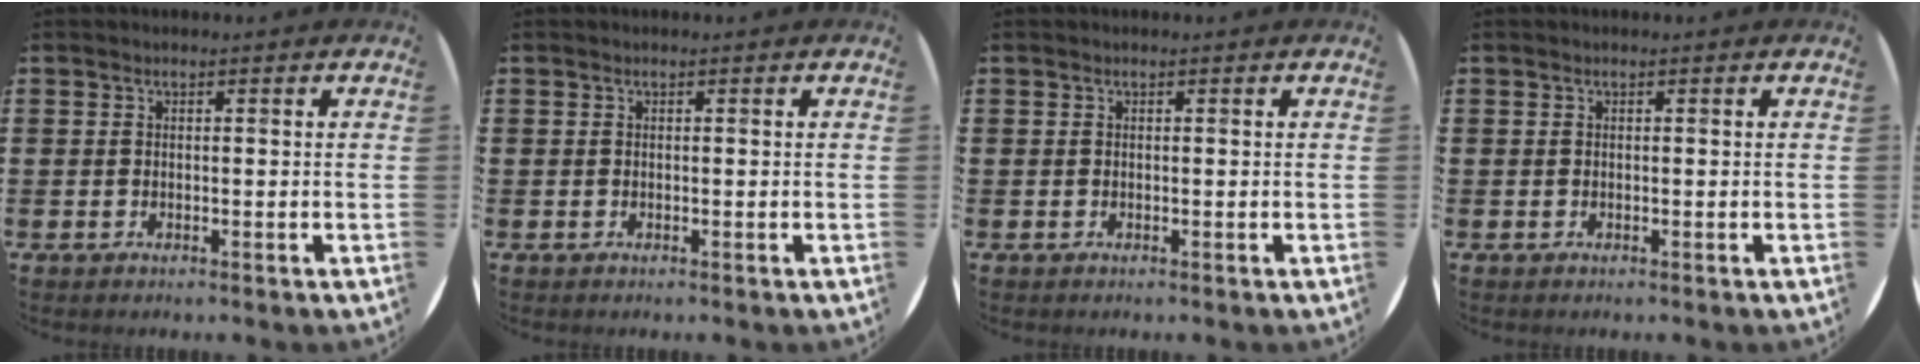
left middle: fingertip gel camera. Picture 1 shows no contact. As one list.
[{"total": 0.0}, {"total": 0.0}, {"total": 0.0}]